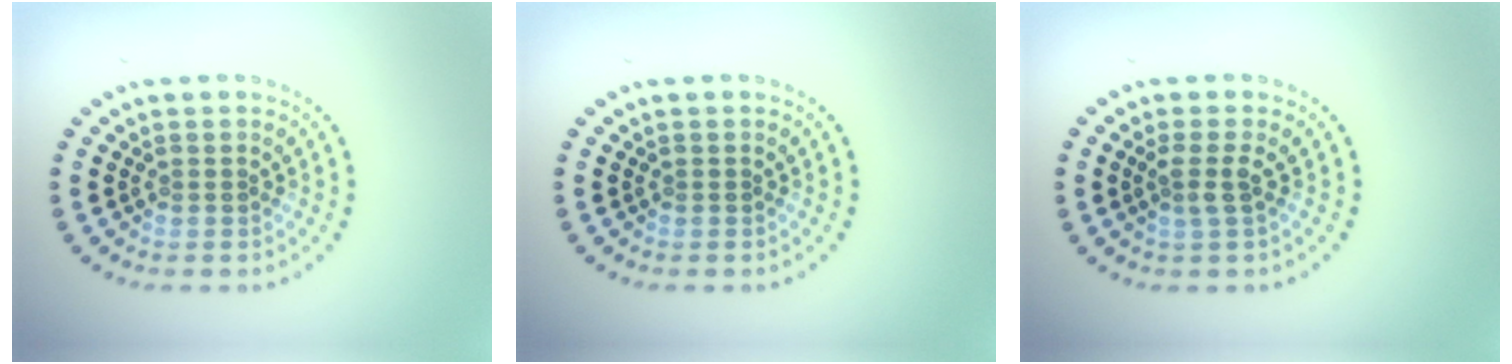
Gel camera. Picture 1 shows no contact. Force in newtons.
{"total": 0.0}
{"total": 1.6, "press": 1.3, "slide": 1.0}